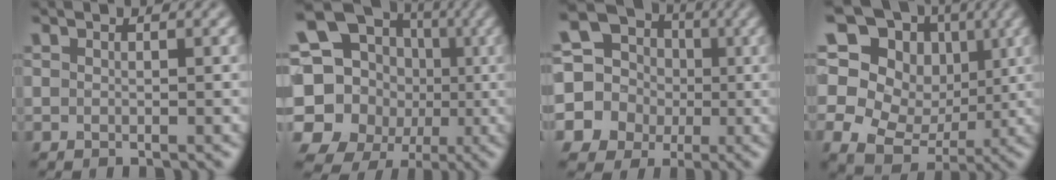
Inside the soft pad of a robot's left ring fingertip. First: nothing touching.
{"total": 19.3, "force": [-1.4, 17.8, 7.2], "torque": [-0.159, -0.001, -0.055]}
{"total": 14.2, "force": [-1.2, 13.5, 3.9], "torque": [-0.121, -0.003, -0.055]}
{"total": 14.5, "force": [4.1, 12.3, 6.5], "torque": [-0.157, 0.045, 0.054]}